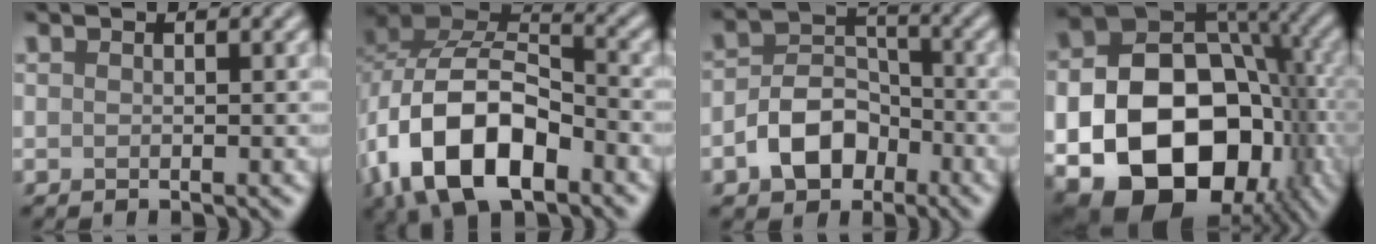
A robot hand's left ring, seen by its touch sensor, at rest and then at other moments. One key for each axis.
{"total": 12.3, "fx": -5.0, "fy": 6.9, "fz": 8.8, "tx": -0.172, "ty": -0.002, "tz": -0.096}
{"total": 5.6, "fx": -2.5, "fy": 3.9, "fz": 3.1, "tx": -0.048, "ty": 0.001, "tz": -0.050}
{"total": 19.6, "fx": -5.1, "fy": 14.4, "fz": 12.2, "tx": -0.190, "ty": -0.043, "tz": -0.070}